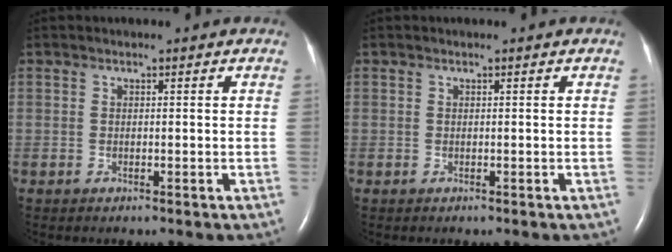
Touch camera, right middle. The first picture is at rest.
{"total": 0.0}